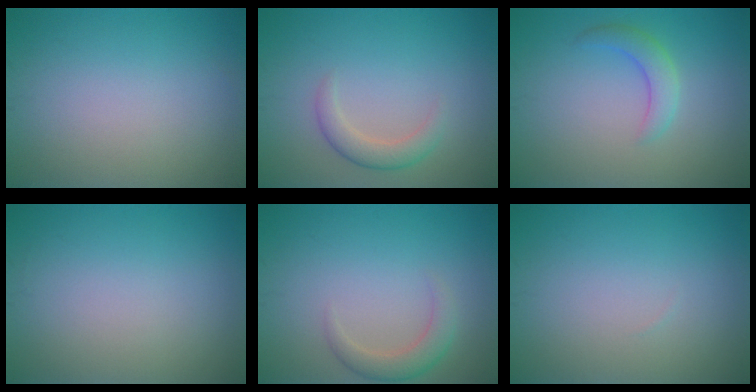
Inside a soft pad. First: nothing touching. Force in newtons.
{"total": 2.3, "press": 2.3, "slide": 0.1}
{"total": 2.4, "press": 2.4, "slide": 0.1}
{"total": 0.0}
{"total": 2.4, "press": 2.4, "slide": 0.2}
{"total": 0.0}